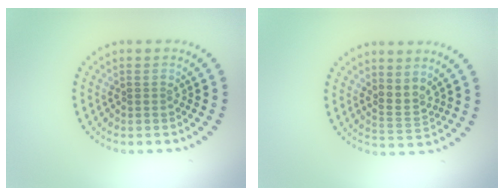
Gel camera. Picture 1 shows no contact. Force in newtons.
{"total": 2.0, "press": 1.6, "slide": 1.3}